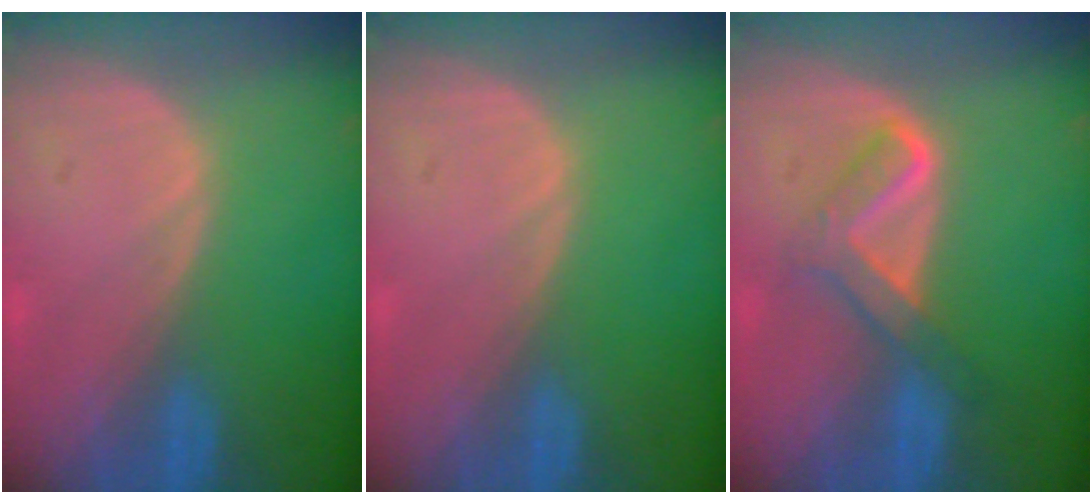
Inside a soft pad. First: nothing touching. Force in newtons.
{"total": 0.0}
{"total": 5.2, "press": 5.1, "slide": 0.7}